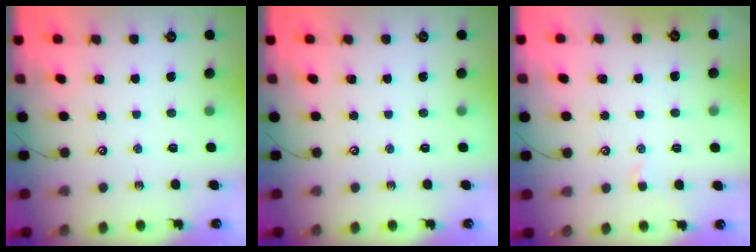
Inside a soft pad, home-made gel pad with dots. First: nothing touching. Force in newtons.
{"total": 0.0}
{"total": 1.9, "press": 1.9, "slide": 0.3}